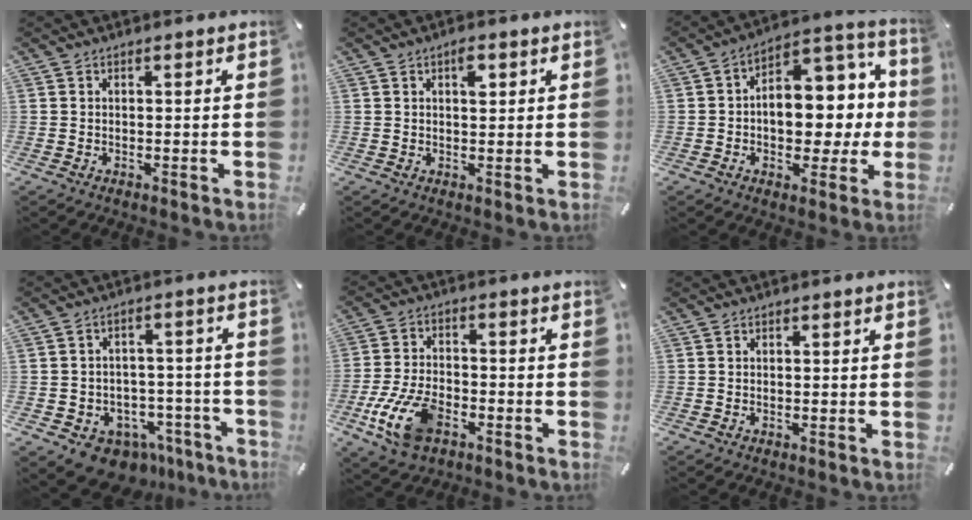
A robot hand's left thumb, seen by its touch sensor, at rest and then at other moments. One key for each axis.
{"total": 3.1, "fx": 1.3, "fy": 1.6, "fz": 2.3, "tx": -0.027, "ty": -0.004, "tz": 0.016}
{"total": 12.9, "fx": -0.1, "fy": 9.5, "fz": 8.8, "tx": -0.102, "ty": -0.009, "tz": 0.005}
{"total": 7.9, "fx": -5.1, "fy": 5.7, "fz": 1.8, "tx": -0.024, "ty": 0.035, "tz": -0.080}
{"total": 12.7, "fx": -5.8, "fy": 7.1, "fz": 8.9, "tx": -0.193, "ty": 0.014, "tz": -0.105}
{"total": 0.0}